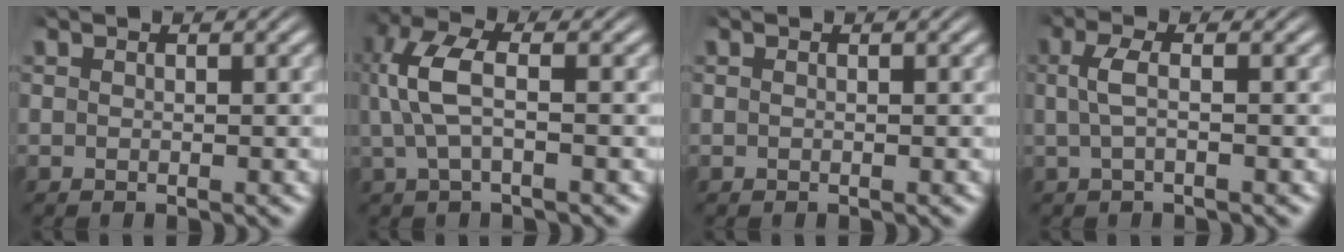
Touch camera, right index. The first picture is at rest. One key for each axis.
{"total": 4.7, "fx": 0.3, "fy": 2.0, "fz": 4.2, "tx": -0.099, "ty": 0.003, "tz": 0.007}
{"total": 0.0}
{"total": 2.3, "fx": 0.0, "fy": 0.5, "fz": 2.3, "tx": -0.054, "ty": 0.001, "tz": 0.000}